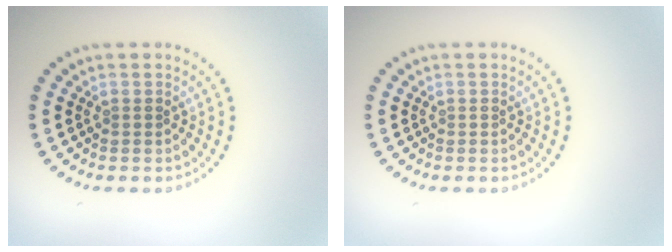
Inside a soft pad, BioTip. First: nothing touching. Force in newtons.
{"total": 0.0}